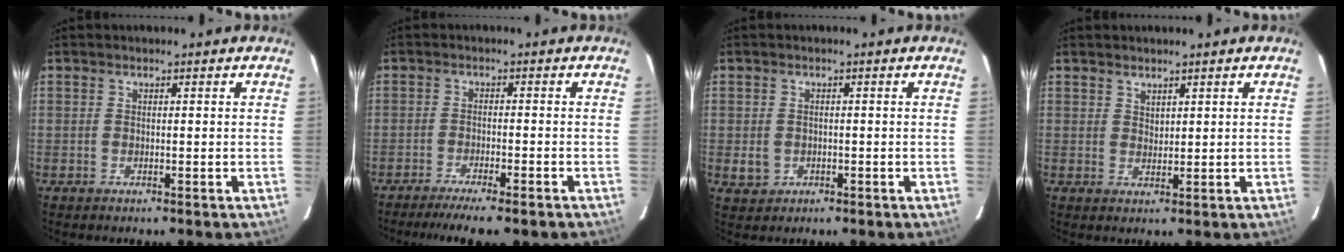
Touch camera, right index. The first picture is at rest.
{"total": 8.7, "force": [-7.1, 0.9, 4.9], "torque": [-0.107, -0.026, -0.112]}
{"total": 3.2, "force": [-0.6, 3.0, 1.0], "torque": [-0.025, 0.001, -0.003]}
{"total": 1.8, "force": [1.5, 0.9, 0.3], "torque": [-0.002, 0.001, 0.027]}